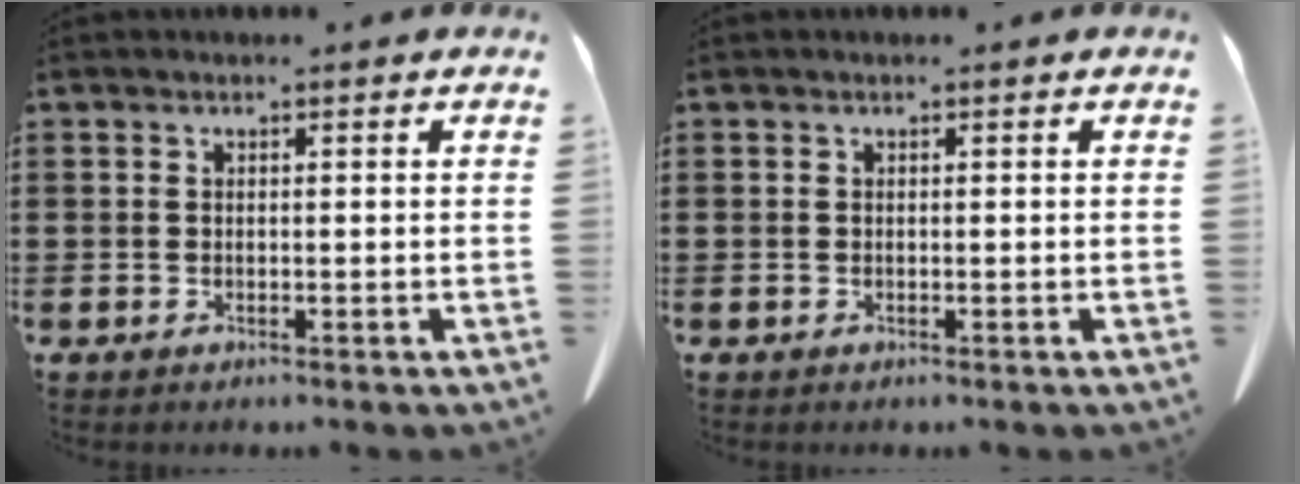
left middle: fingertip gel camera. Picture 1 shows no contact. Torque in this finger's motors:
{"motor_torque": [1.01, -1.13, 0.01, -0.01]}